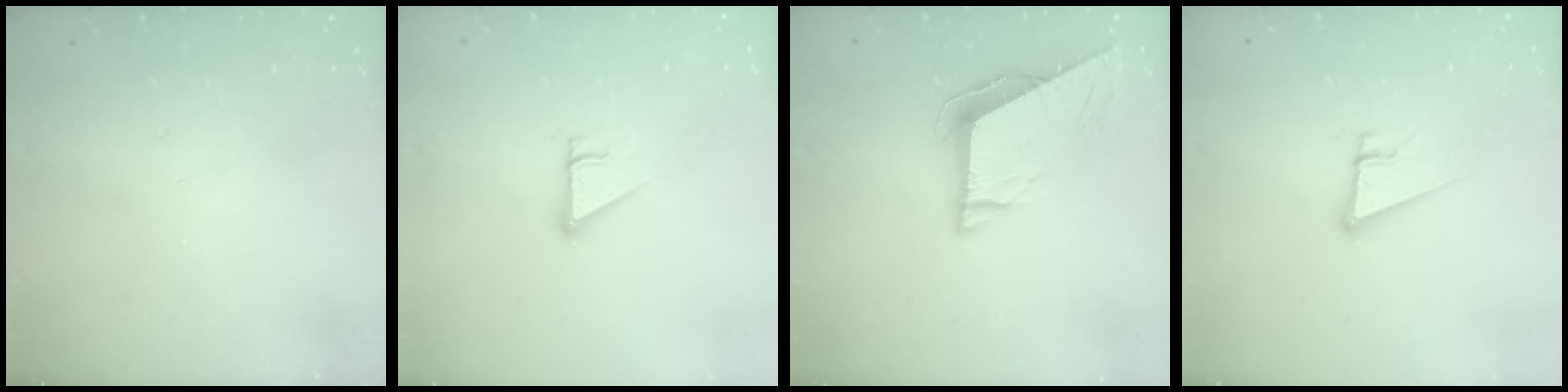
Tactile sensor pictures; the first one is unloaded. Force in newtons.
{"total": 2.7, "press": 2.7, "slide": 0.1}
{"total": 9.7, "press": 9.7, "slide": 1.2}
{"total": 9.0, "press": 8.3, "slide": 3.3}